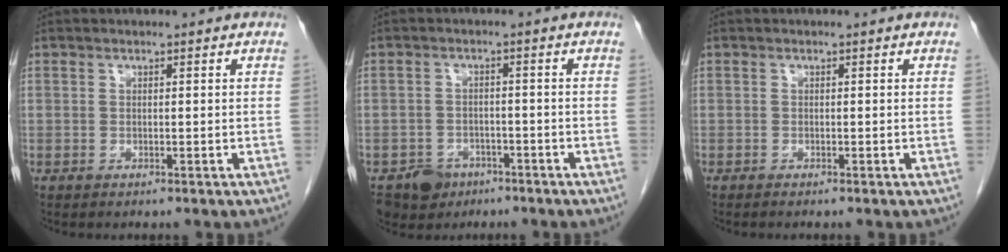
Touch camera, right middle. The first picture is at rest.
{"total": 5.1, "force": [-3.3, 3.7, 0.9], "torque": [-0.013, 0.005, -0.050]}
{"total": 0.0}